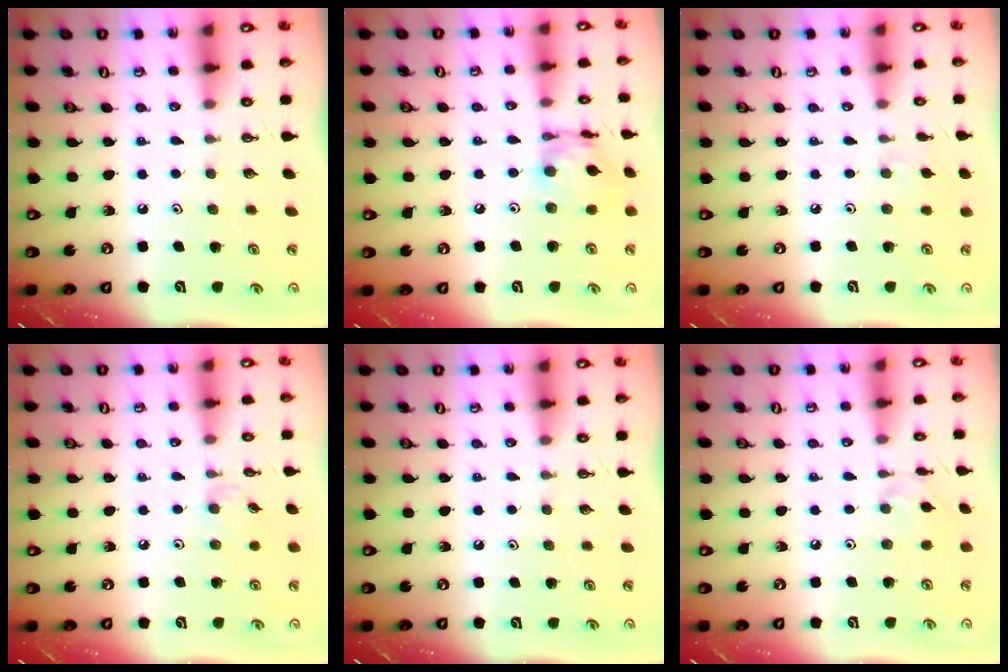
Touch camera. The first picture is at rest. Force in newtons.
{"total": 12.0, "press": 12.0, "slide": 0.9}
{"total": 2.4, "press": 2.3, "slide": 0.5}
{"total": 2.9, "press": 2.8, "slide": 0.5}
{"total": 0.0}
{"total": 4.5, "press": 4.5, "slide": 0.8}